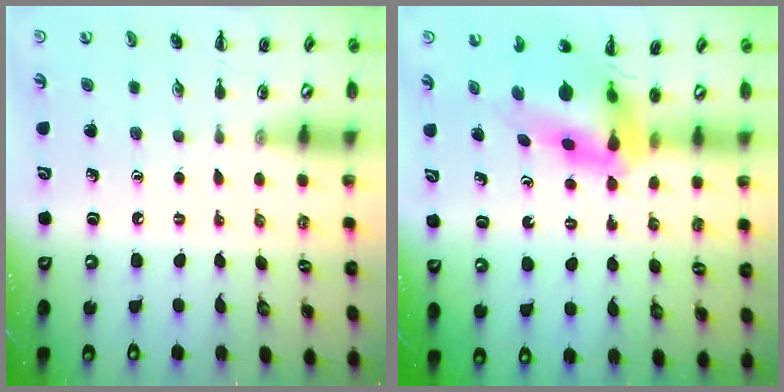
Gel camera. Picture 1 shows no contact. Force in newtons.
{"total": 7.6, "press": 7.2, "slide": 2.4}